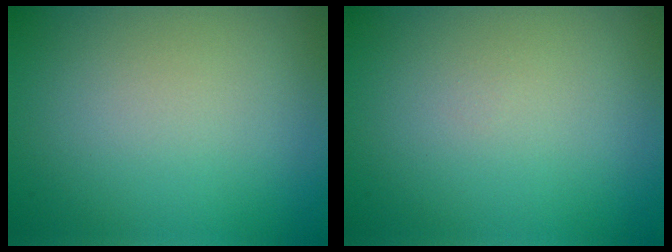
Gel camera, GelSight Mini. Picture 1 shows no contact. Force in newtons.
{"total": 0.0}